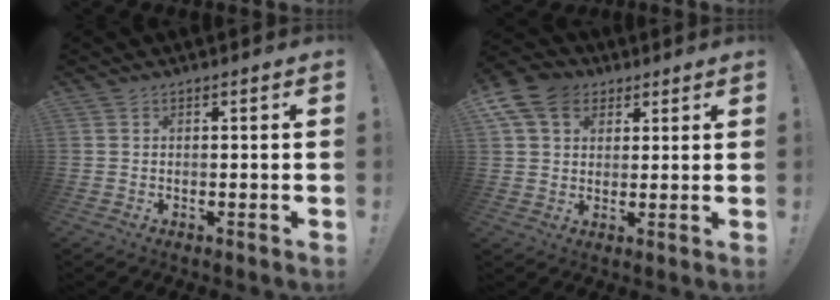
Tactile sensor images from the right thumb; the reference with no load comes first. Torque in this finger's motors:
{"motor_torque": [0.44, 0.51, 0.16, 0.00, 0.03]}